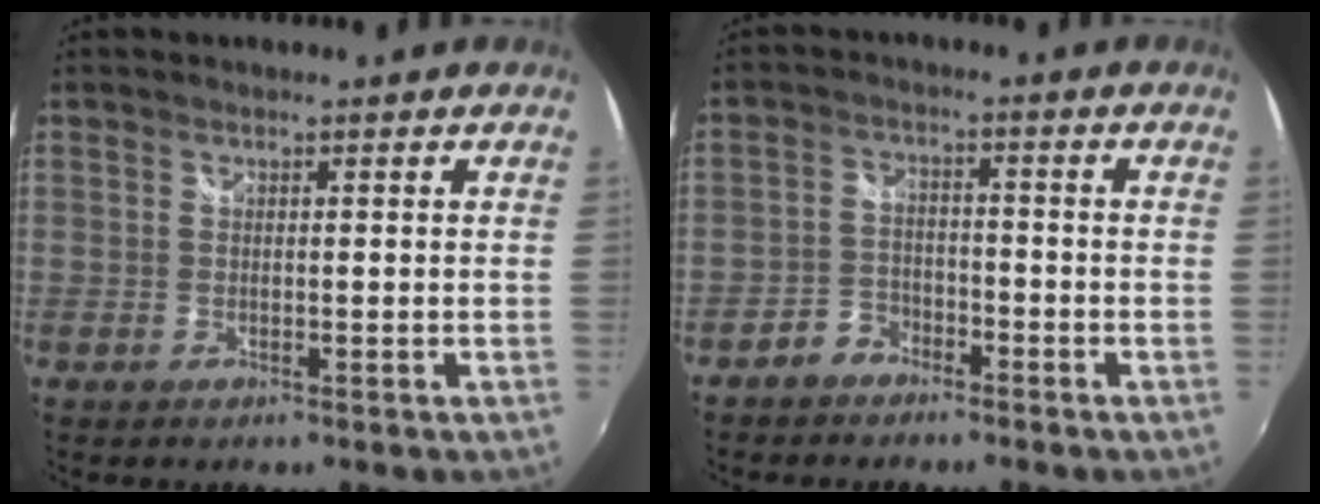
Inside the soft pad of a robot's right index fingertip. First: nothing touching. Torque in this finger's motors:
{"motor_torque": [0.78, -0.45, 0.02, 0.01]}